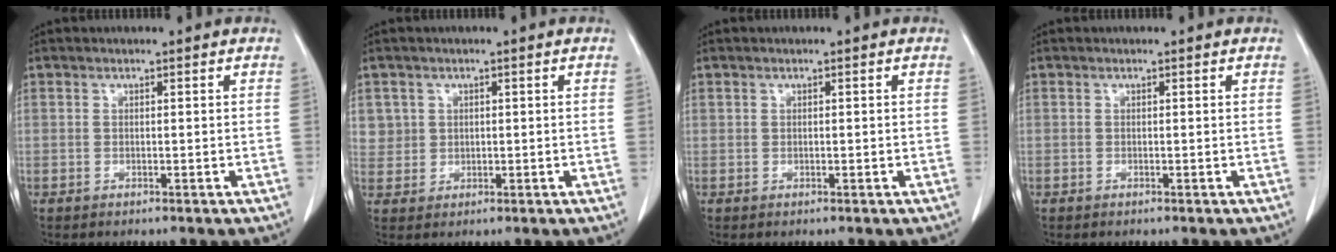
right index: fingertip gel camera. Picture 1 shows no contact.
{"total": 3.2, "force": [1.1, 3.0, -0.2], "torque": [0.023, 0.003, 0.021]}
{"total": 0.0}
{"total": 0.0}